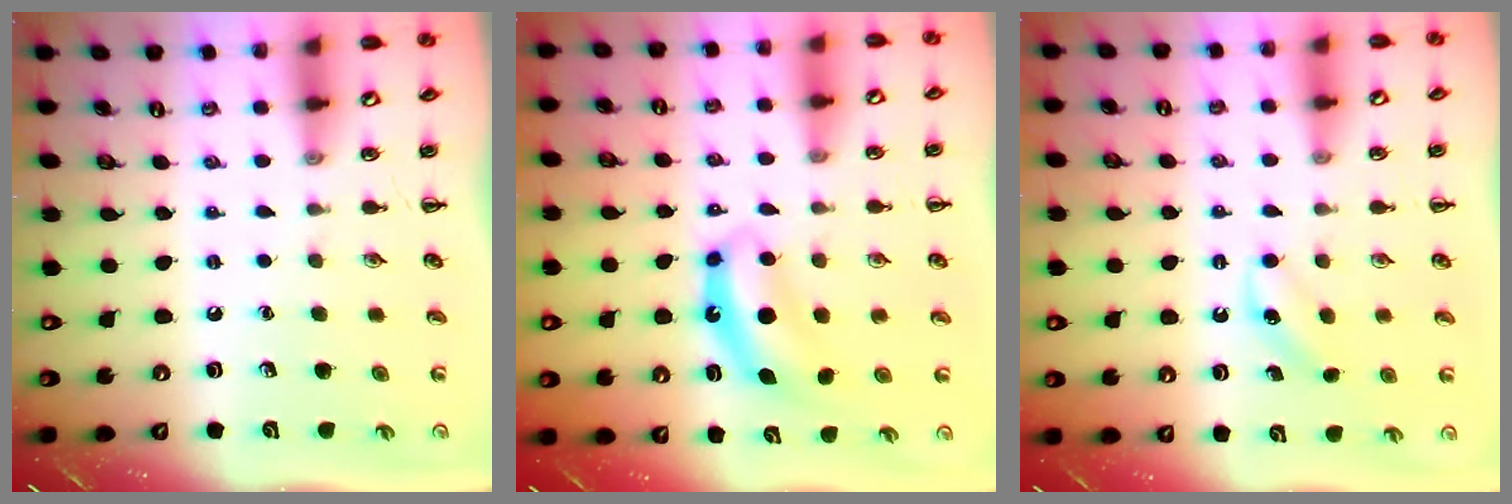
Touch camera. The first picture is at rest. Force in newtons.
{"total": 7.1, "press": 7.1, "slide": 0.5}
{"total": 4.1, "press": 4.0, "slide": 1.1}